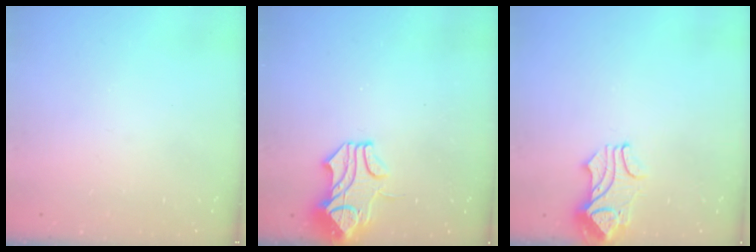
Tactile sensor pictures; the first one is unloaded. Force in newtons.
{"total": 1.6, "press": 0.8, "slide": 1.4}
{"total": 2.2, "press": 2.1, "slide": 0.5}